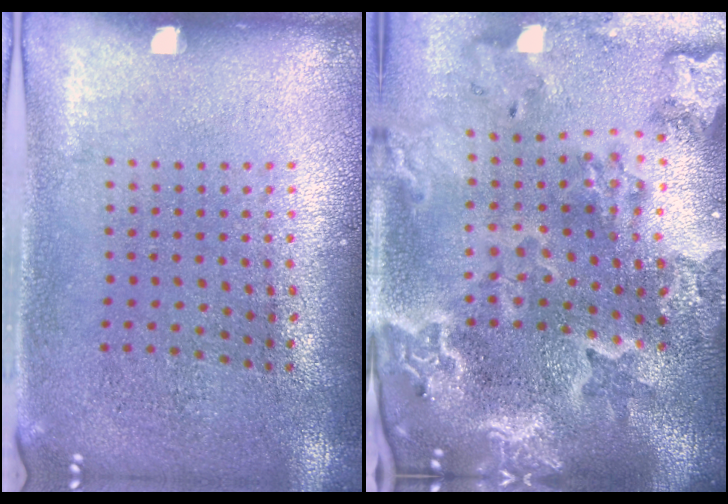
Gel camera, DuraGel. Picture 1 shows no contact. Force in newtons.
{"total": 4.7, "press": 3.8, "slide": 2.8}